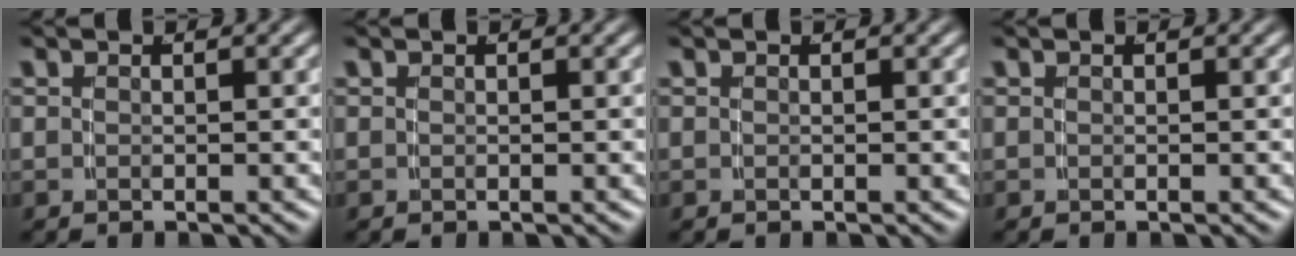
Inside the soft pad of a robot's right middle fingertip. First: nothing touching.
{"total": 0.0}
{"total": 0.0}
{"total": 0.0}